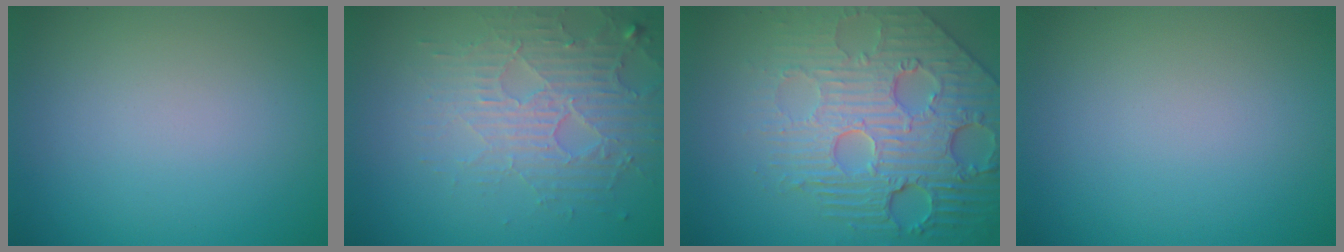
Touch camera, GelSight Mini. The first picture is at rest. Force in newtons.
{"total": 3.8, "press": 3.6, "slide": 1.2}
{"total": 8.2, "press": 5.9, "slide": 5.7}
{"total": 0.0}